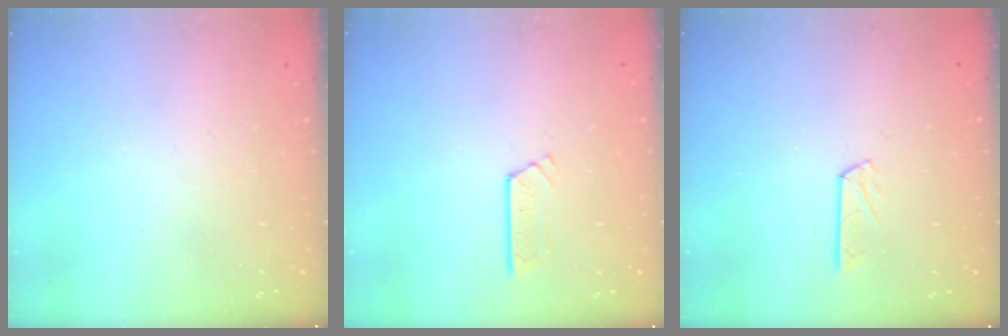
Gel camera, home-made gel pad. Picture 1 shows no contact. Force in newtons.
{"total": 2.7, "press": 2.7, "slide": 0.2}
{"total": 4.7, "press": 4.7, "slide": 0.5}